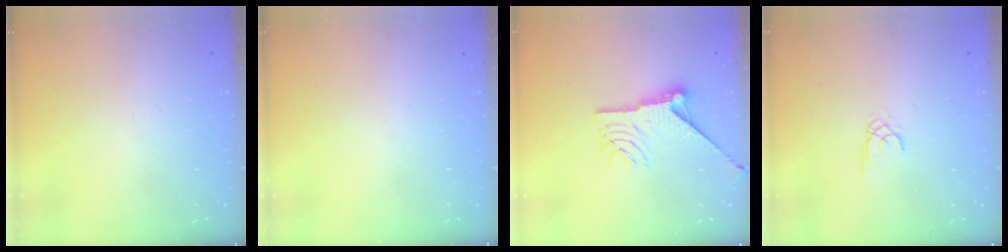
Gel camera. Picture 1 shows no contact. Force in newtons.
{"total": 0.0}
{"total": 13.8, "press": 13.8, "slide": 0.6}
{"total": 1.5, "press": 1.5, "slide": 0.1}